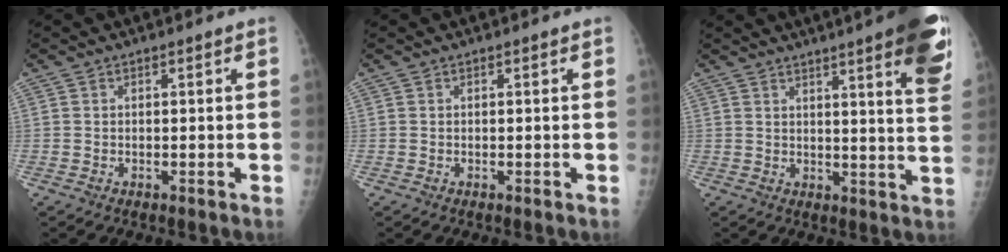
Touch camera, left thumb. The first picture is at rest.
{"total": 0.0}
{"total": 16.4, "force": [9.6, 2.1, 13.1], "torque": [-0.145, -0.037, 0.103]}